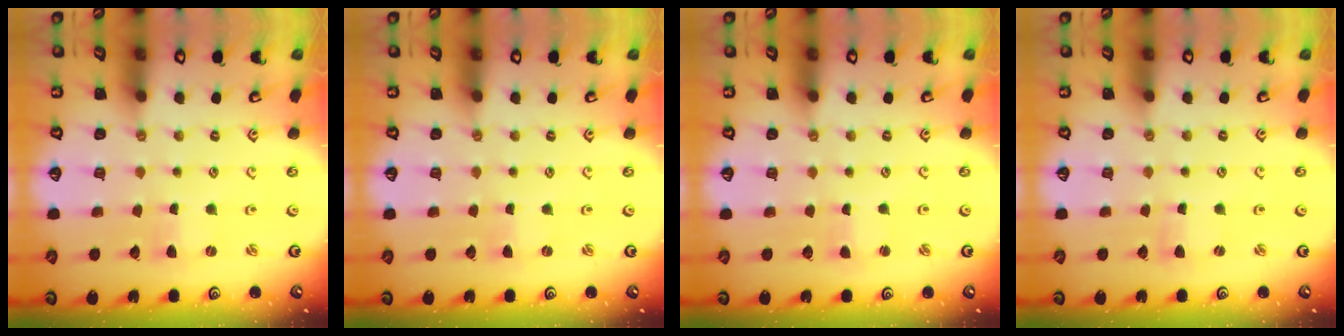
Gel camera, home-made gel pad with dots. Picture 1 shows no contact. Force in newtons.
{"total": 0.0}
{"total": 0.7, "press": 0.7, "slide": 0.1}
{"total": 0.6, "press": 0.6, "slide": 0.1}